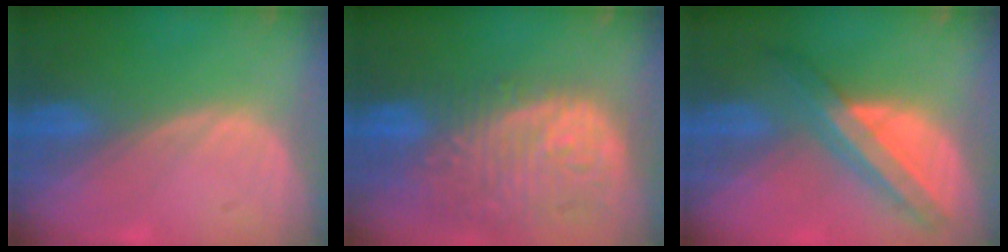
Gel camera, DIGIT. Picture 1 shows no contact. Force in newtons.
{"total": 13.6, "press": 11.4, "slide": 7.4}
{"total": 8.2, "press": 6.9, "slide": 4.4}